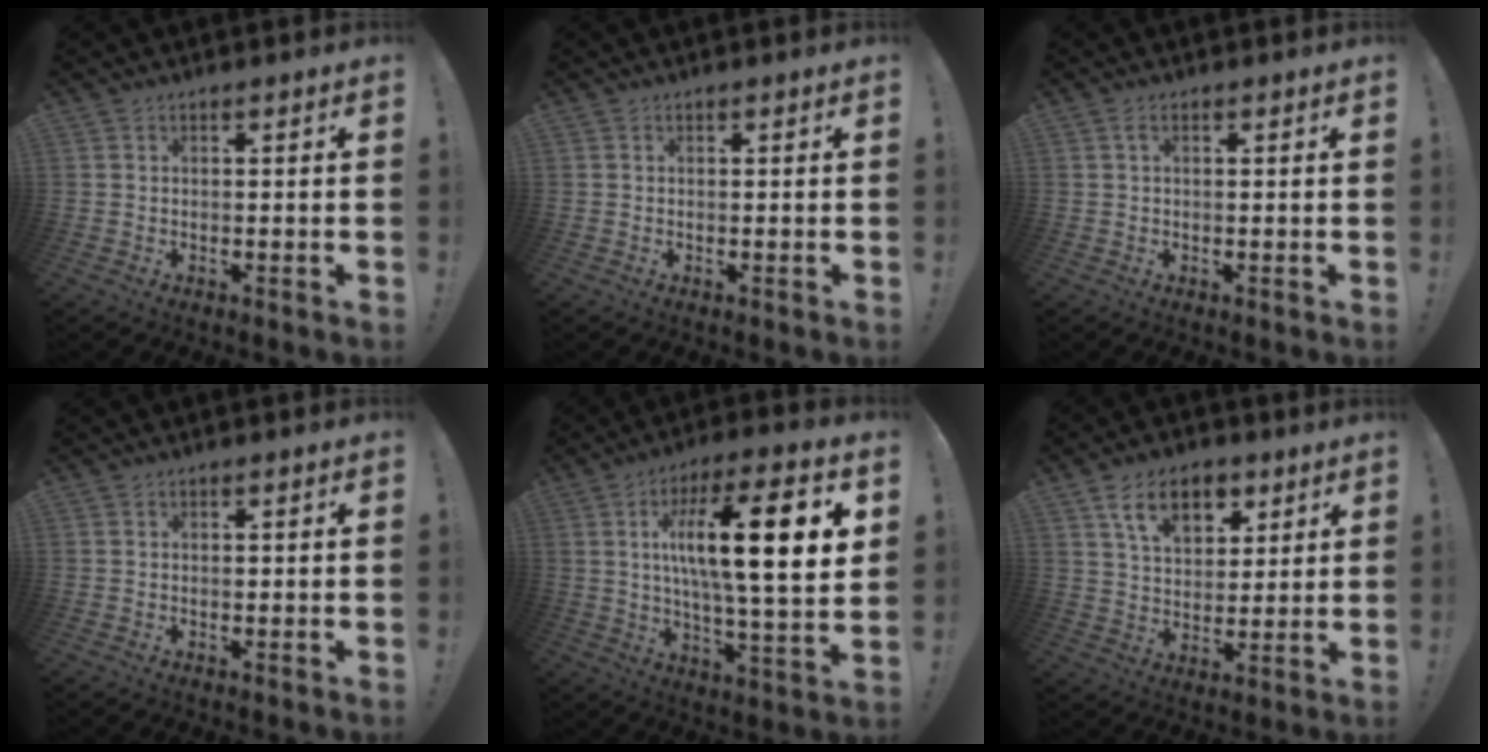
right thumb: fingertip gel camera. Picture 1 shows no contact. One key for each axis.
{"total": 0.0}
{"total": 1.2, "fx": 0.3, "fy": 0.6, "fz": 1.0, "tx": -0.018, "ty": 0.002, "tz": 0.004}
{"total": 0.0}
{"total": 21.3, "fx": 5.0, "fy": 5.1, "fz": 20.1, "tx": -0.318, "ty": -0.016, "tz": 0.060}
{"total": 12.9, "fx": 6.5, "fy": 8.2, "fz": 7.4, "tx": -0.112, "ty": -0.017, "tz": 0.122}